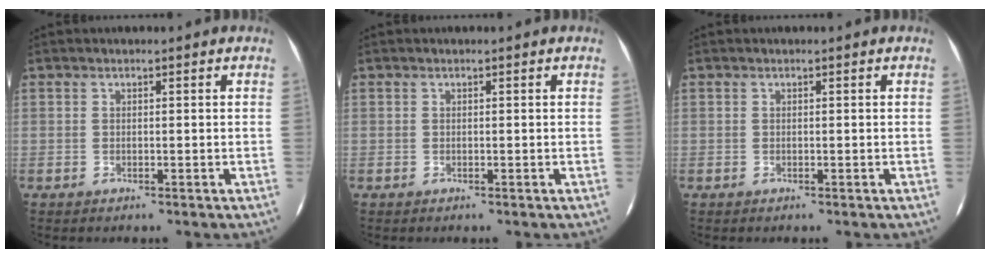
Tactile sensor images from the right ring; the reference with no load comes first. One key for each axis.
{"total": 0.0}
{"total": 0.0}